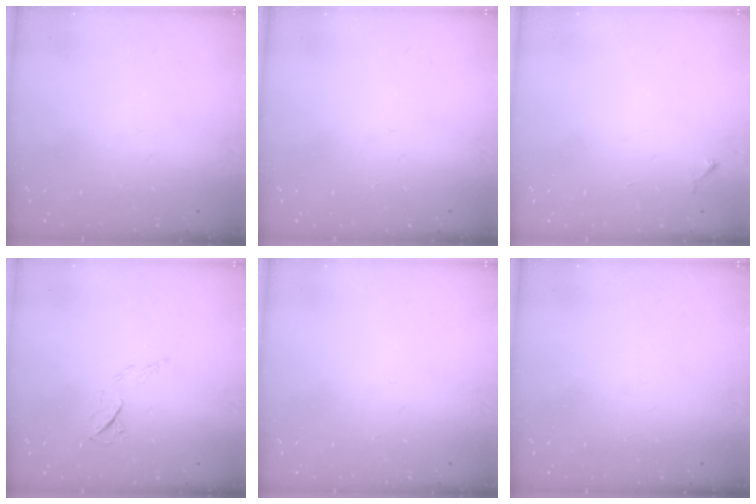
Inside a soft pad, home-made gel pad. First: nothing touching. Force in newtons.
{"total": 0.0}
{"total": 4.2, "press": 4.1, "slide": 0.4}
{"total": 6.1, "press": 5.9, "slide": 1.3}
{"total": 0.0}
{"total": 1.5, "press": 1.5, "slide": 0.1}